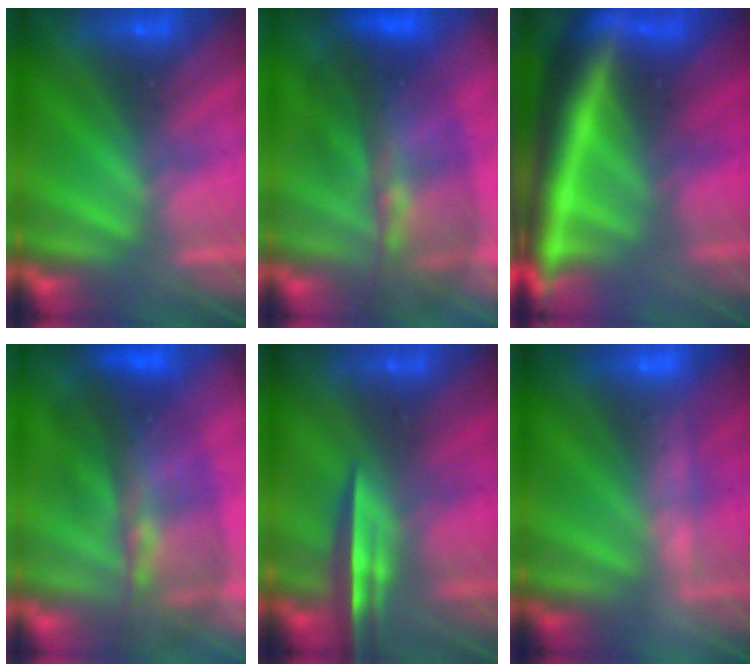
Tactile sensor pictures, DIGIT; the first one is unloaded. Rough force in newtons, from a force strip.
{"total": 7.6}
{"total": 7.7}
{"total": 7.6}
{"total": 4.5}
{"total": 2.3}